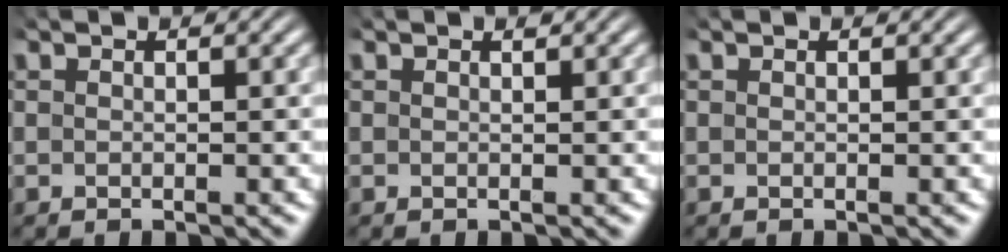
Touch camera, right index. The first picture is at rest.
{"total": 0.0}
{"total": 0.0}